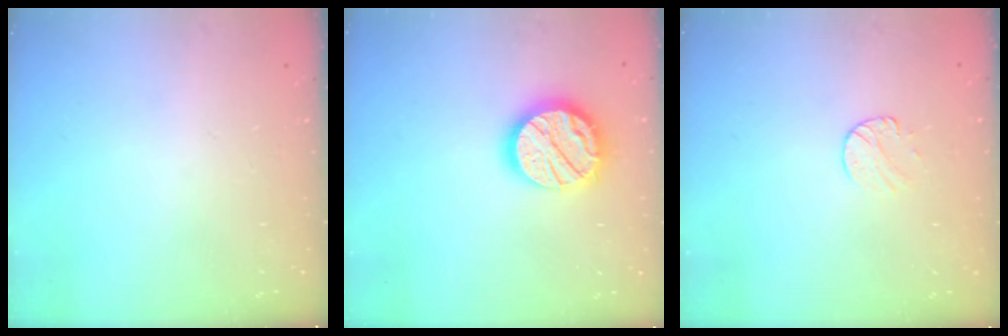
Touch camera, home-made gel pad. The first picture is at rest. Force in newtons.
{"total": 17.2, "press": 17.1, "slide": 1.5}
{"total": 5.5, "press": 5.5, "slide": 0.6}